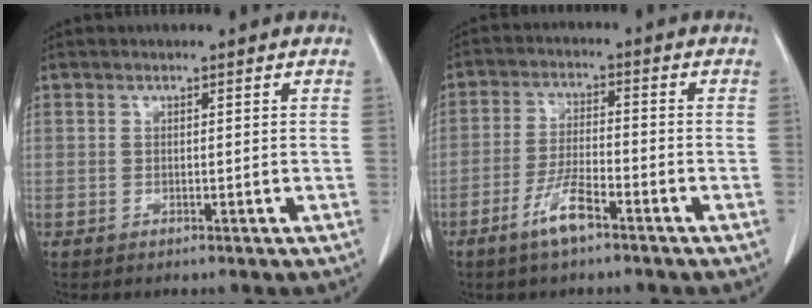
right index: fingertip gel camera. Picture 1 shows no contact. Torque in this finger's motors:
{"motor_torque": [0.80, -0.79, 0.17, 0.06]}